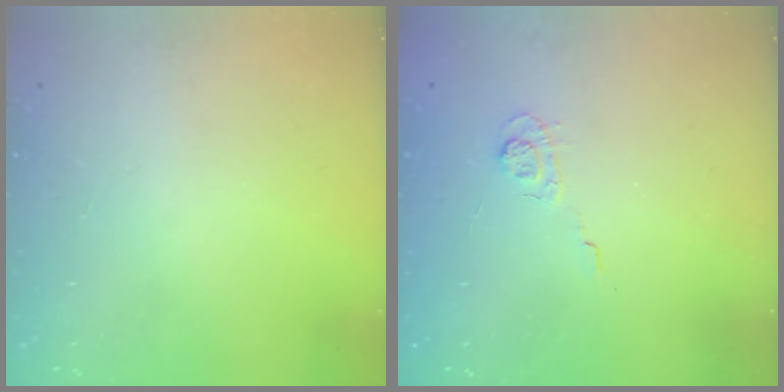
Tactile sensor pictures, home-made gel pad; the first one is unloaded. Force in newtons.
{"total": 3.1, "press": 2.7, "slide": 1.5}